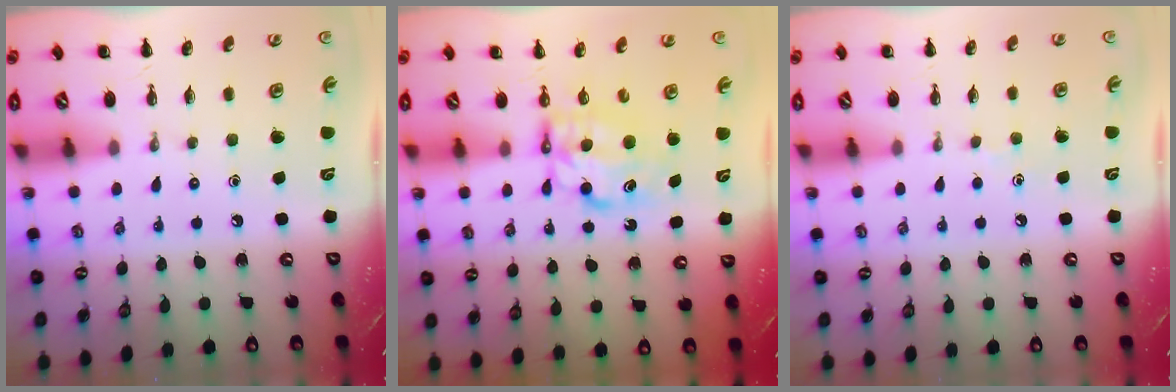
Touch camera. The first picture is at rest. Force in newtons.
{"total": 6.6, "press": 6.6, "slide": 0.5}
{"total": 3.1, "press": 2.9, "slide": 1.1}